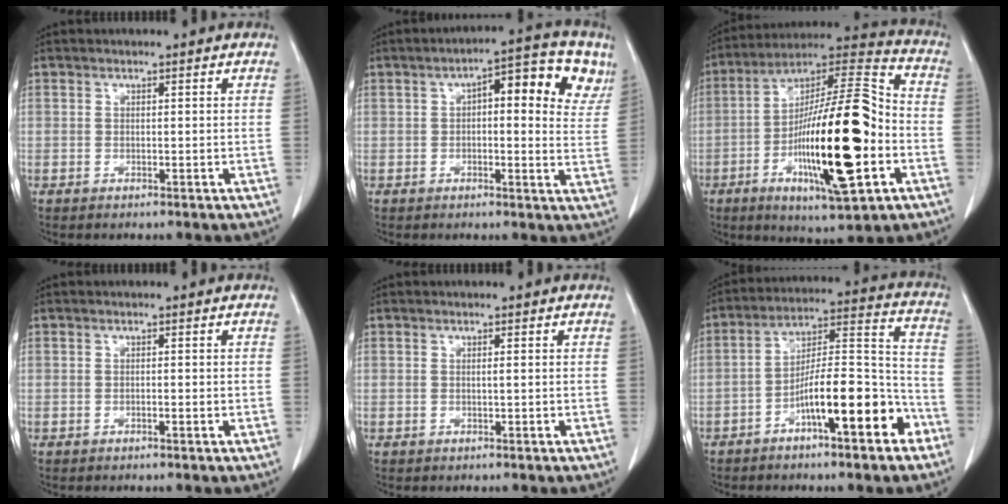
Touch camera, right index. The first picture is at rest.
{"total": 12.8, "force": [5.4, 4.7, 10.6], "torque": [-0.128, 0.031, 0.066]}
{"total": 23.1, "force": [-5.6, 3.8, 22.1], "torque": [-0.378, 0.000, -0.089]}
{"total": 0.5, "force": [-0.2, 0.1, 0.5], "torque": [-0.006, 0.003, -0.001]}
{"total": 0.0}
{"total": 13.6, "force": [-6.9, 2.6, 11.4], "torque": [-0.180, 0.026, -0.109]}